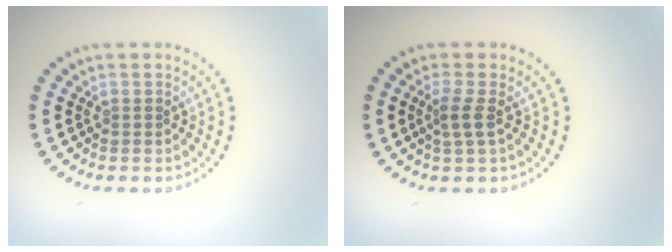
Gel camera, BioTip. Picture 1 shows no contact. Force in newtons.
{"total": 1.6, "press": 1.2, "slide": 1.1}